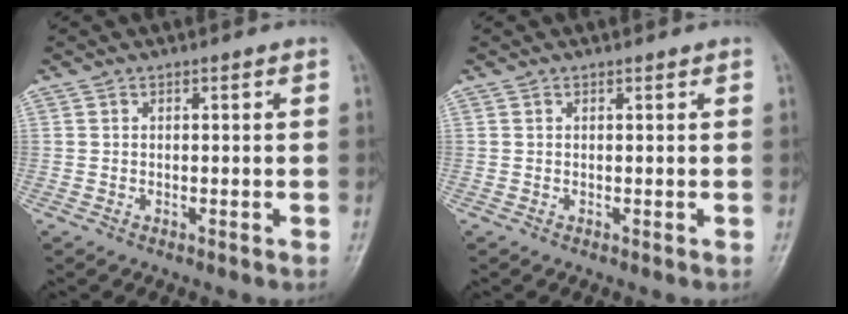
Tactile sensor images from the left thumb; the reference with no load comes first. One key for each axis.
{"total": 0.0}